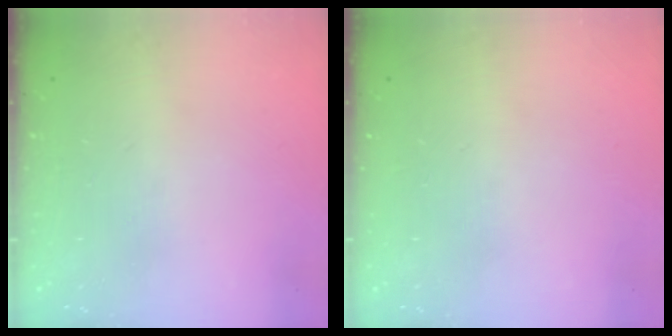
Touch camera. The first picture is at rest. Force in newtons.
{"total": 0.0}